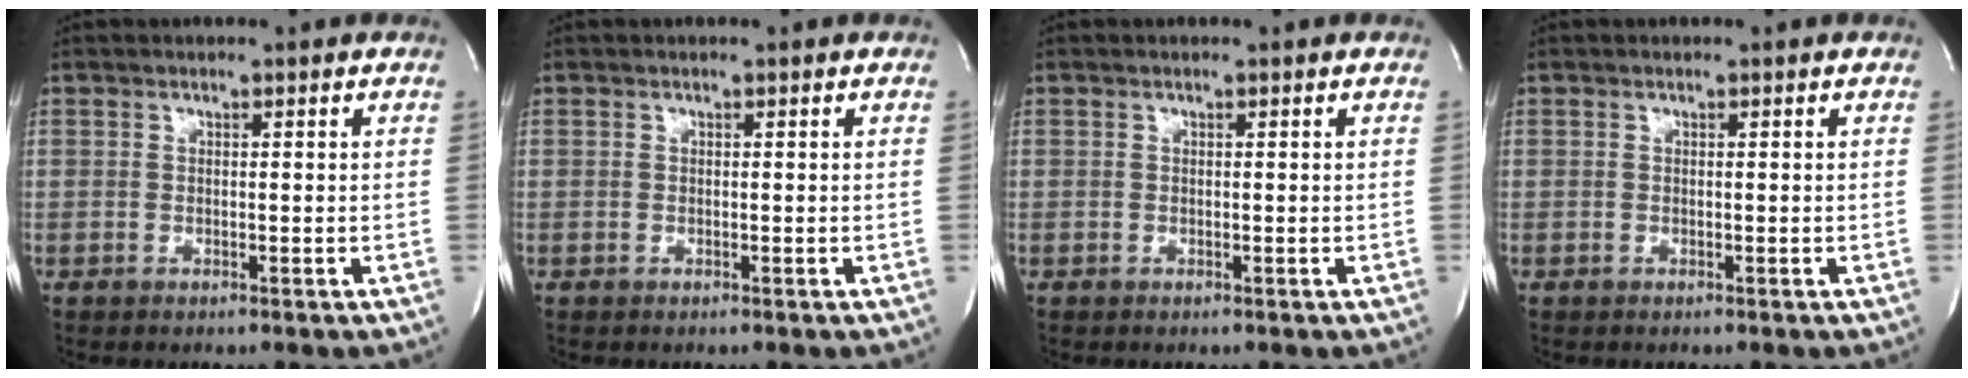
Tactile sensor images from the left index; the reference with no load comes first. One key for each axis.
{"total": 0.0}
{"total": 0.0}
{"total": 0.0}